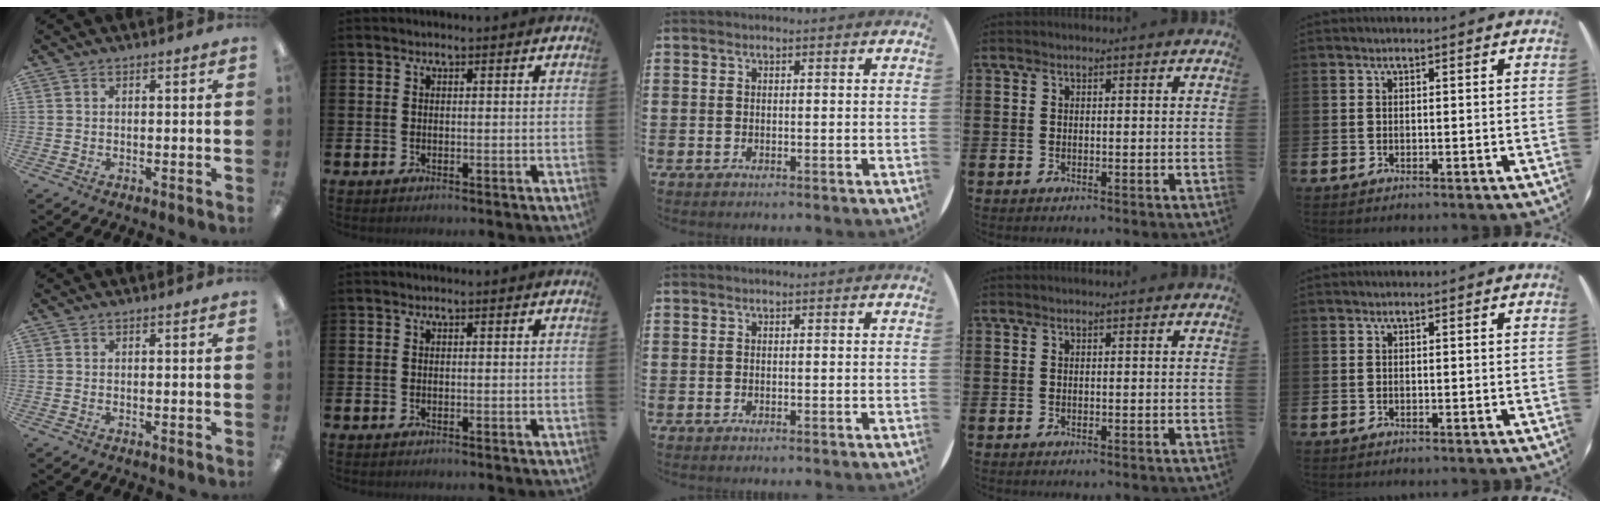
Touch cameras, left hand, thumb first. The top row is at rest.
{}